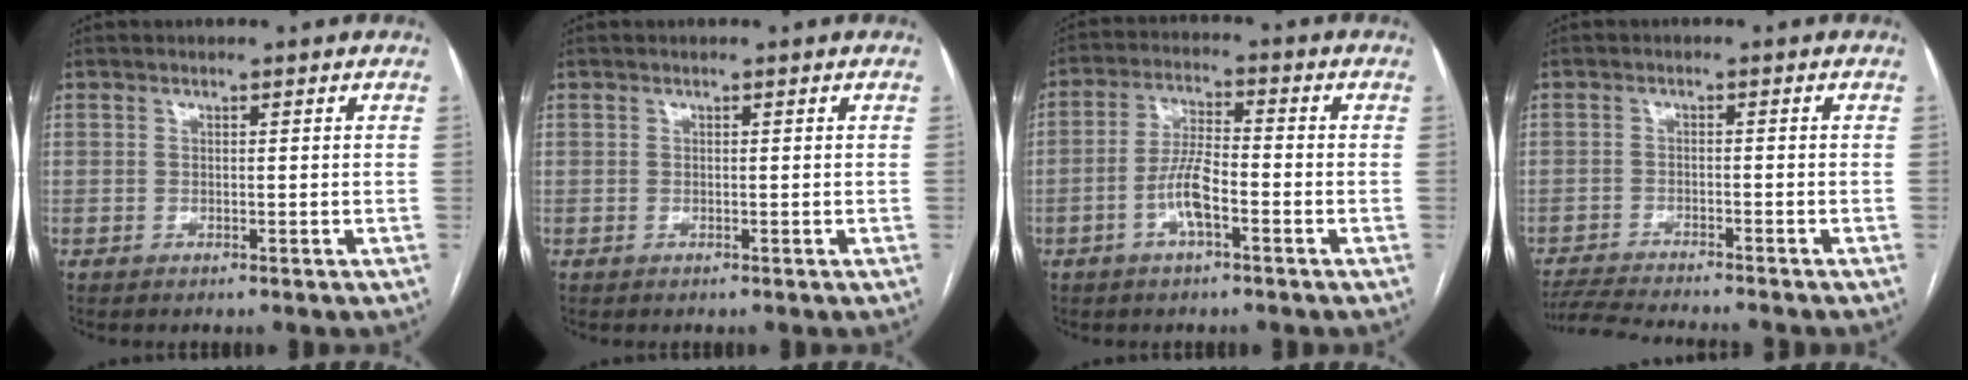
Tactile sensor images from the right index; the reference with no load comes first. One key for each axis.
{"total": 0.0}
{"total": 6.4, "fx": -2.5, "fy": 1.5, "fz": 5.7, "tx": -0.120, "ty": 0.007, "tz": -0.048}
{"total": 9.6, "fx": -9.0, "fy": 0.5, "fz": 3.5, "tx": -0.056, "ty": -0.010, "tz": -0.141}